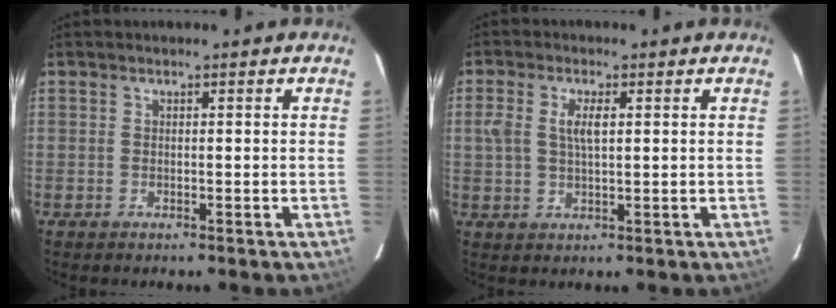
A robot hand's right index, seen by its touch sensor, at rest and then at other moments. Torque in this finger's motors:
{"motor_torque": [0.05, -0.05, 0.12, 0.09]}